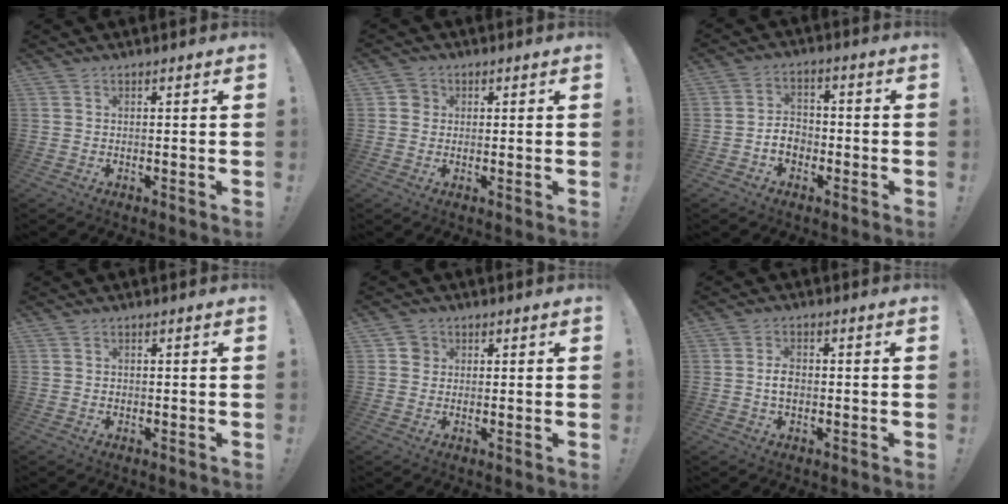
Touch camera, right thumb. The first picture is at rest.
{"total": 2.9, "force": [0.2, 2.8, 1.0], "torque": [-0.006, 0.005, 0.003]}
{"total": 6.2, "force": [-2.4, 4.9, 2.9], "torque": [-0.046, 0.015, -0.044]}
{"total": 0.6, "force": [-0.1, 0.6, 0.0], "torque": [-0.004, 0.005, -0.001]}
{"total": 3.3, "force": [0.6, 3.1, 0.9], "torque": [-0.008, 0.006, 0.011]}
{"total": 3.7, "force": [-0.5, 2.5, 2.7], "torque": [-0.037, 0.005, -0.010]}